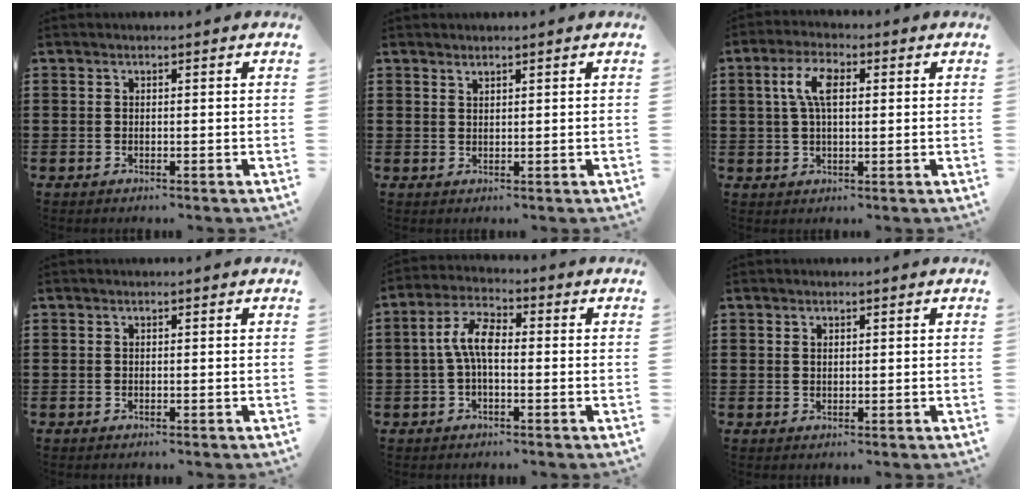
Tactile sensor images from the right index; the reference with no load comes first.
{"total": 1.1, "force": [1.1, 0.2, 0.1], "torque": [-0.003, 0.001, 0.021]}
{"total": 6.0, "force": [1.4, 2.6, 5.2], "torque": [-0.107, 0.015, 0.021]}
{"total": 0.0}
{"total": 5.9, "force": [-0.3, 2.5, 5.4], "torque": [-0.120, 0.006, -0.011]}
{"total": 0.8, "force": [0.6, 0.5, 0.4], "torque": [-0.008, 0.003, 0.011]}